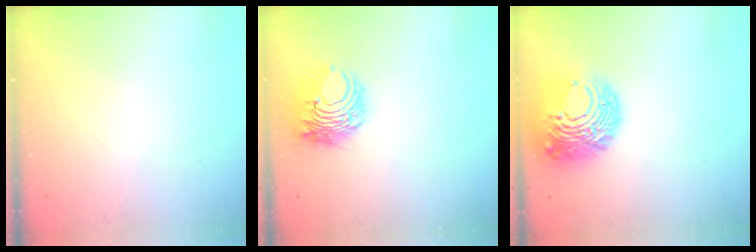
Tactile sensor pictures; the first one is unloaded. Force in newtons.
{"total": 8.4, "press": 8.3, "slide": 1.2}
{"total": 17.8, "press": 17.7, "slide": 1.7}